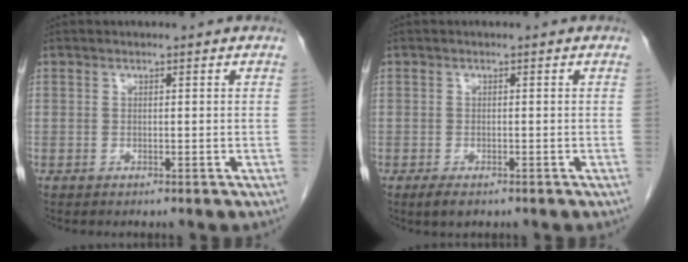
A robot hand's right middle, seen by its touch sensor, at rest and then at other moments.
{"total": 2.1, "force": [-1.3, 0.8, 1.4], "torque": [-0.031, -0.004, -0.018]}